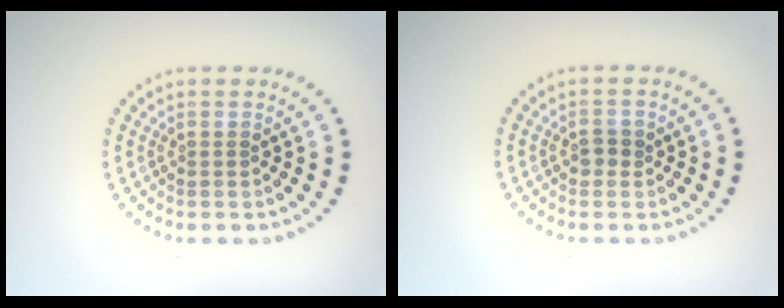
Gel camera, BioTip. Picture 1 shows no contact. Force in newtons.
{"total": 1.3, "press": 1.2, "slide": 0.4}